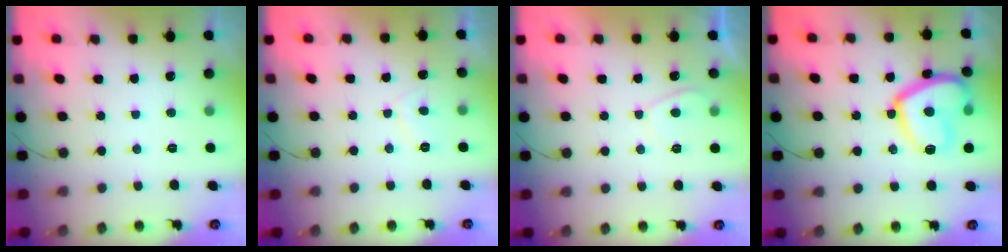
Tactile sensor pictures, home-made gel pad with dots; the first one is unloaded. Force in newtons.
{"total": 1.2, "press": 1.0, "slide": 0.7}
{"total": 2.4, "press": 2.3, "slide": 0.7}
{"total": 14.7, "press": 14.7, "slide": 1.3}